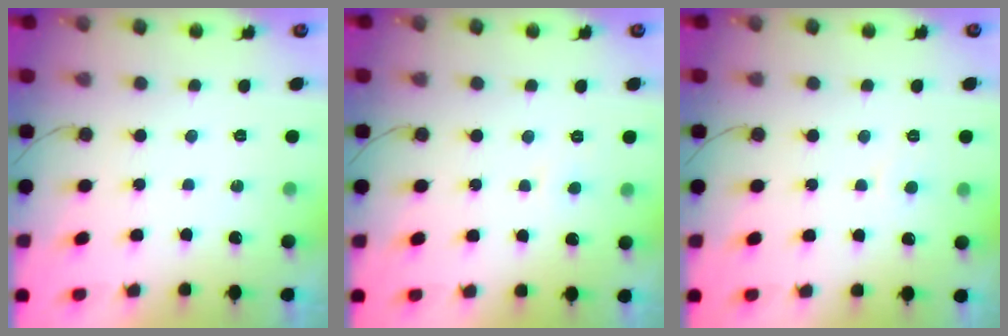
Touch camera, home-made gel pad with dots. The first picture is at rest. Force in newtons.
{"total": 3.1, "press": 3.0, "slide": 0.3}
{"total": 4.1, "press": 4.1, "slide": 0.4}